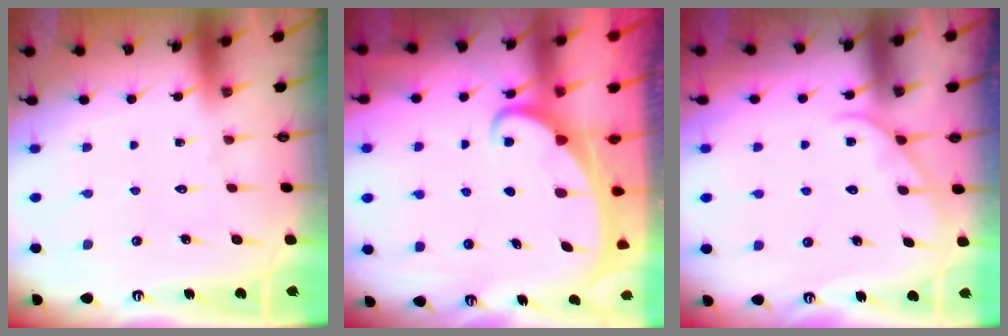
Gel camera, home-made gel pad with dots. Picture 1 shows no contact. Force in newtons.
{"total": 2.2, "press": 2.2, "slide": 0.2}
{"total": 4.4, "press": 4.4, "slide": 0.4}